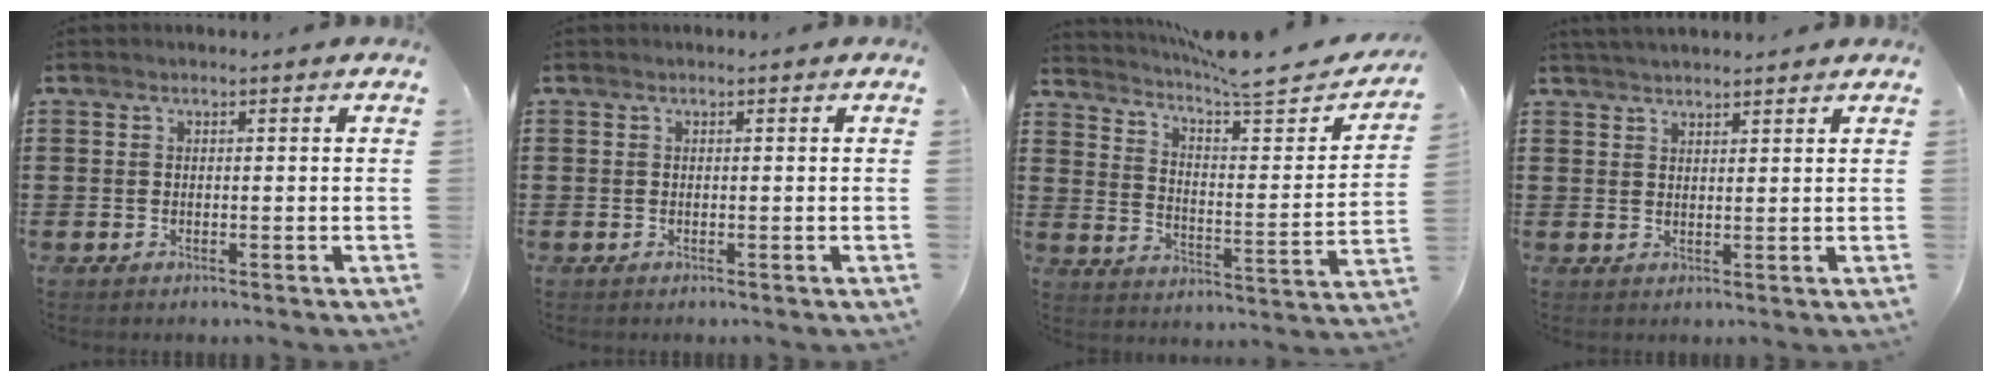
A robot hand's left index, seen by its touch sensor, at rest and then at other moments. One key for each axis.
{"total": 0.0}
{"total": 6.6, "fx": 5.9, "fy": 0.3, "fz": 3.1, "tx": -0.072, "ty": -0.046, "tz": 0.091}
{"total": 1.6, "fx": 1.5, "fy": 0.3, "fz": 0.4, "tx": -0.009, "ty": 0.002, "tz": 0.029}